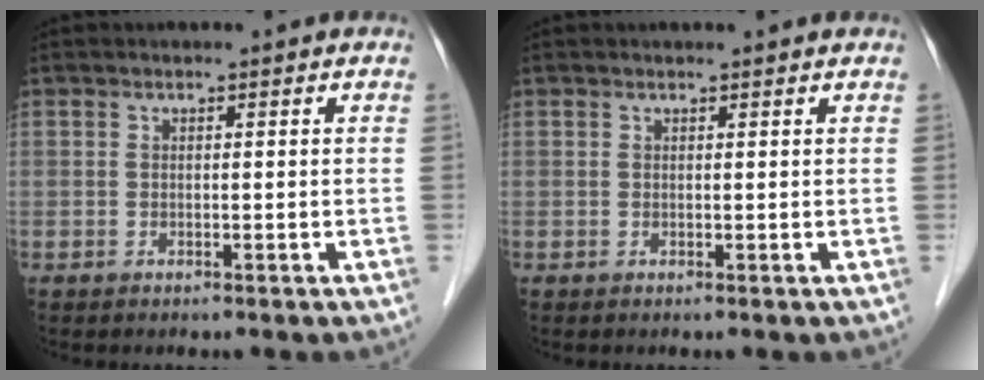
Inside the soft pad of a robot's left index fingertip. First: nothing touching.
{"total": 1.5, "force": [1.5, 0.1, 0.2], "torque": [-0.010, 0.008, 0.016]}